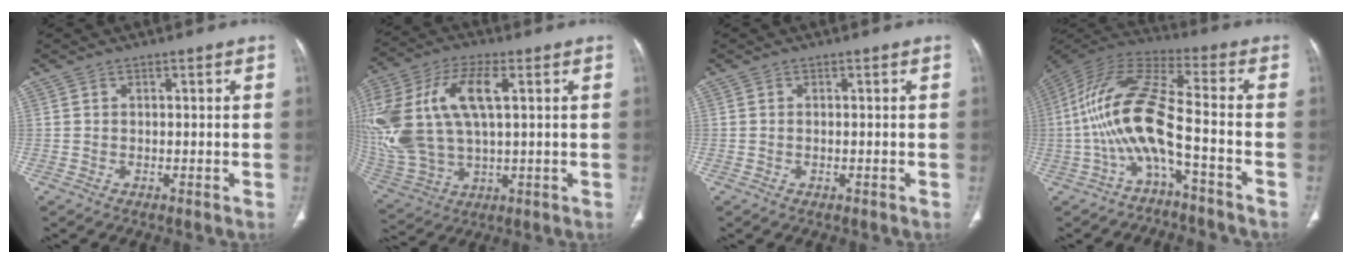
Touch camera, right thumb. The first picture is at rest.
{"total": 23.3, "force": [4.7, 12.0, 19.5], "torque": [-0.446, 0.009, 0.093]}
{"total": 0.6, "force": [-0.2, 0.2, 0.5], "torque": [-0.015, 0.000, -0.002]}
{"total": 13.8, "force": [-4.4, 3.4, 12.6], "torque": [-0.286, 0.077, -0.087]}